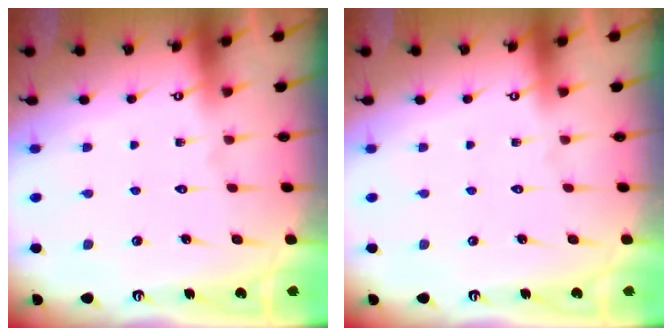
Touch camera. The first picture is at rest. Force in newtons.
{"total": 0.0}